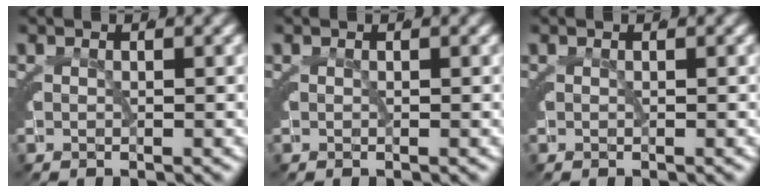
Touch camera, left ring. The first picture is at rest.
{"total": 0.0}
{"total": 0.0}